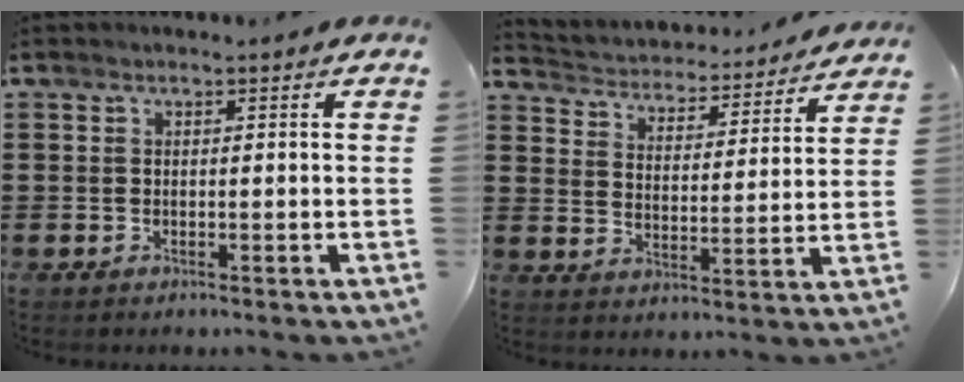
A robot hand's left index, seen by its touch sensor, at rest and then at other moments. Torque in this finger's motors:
{"motor_torque": [1.50, -0.64, 0.46, 0.05]}